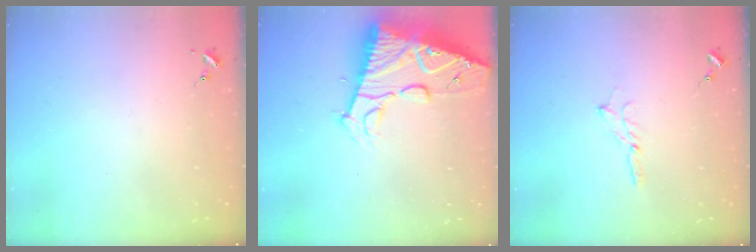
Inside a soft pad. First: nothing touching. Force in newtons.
{"total": 18.3, "press": 18.2, "slide": 1.7}
{"total": 2.3, "press": 2.3, "slide": 0.2}